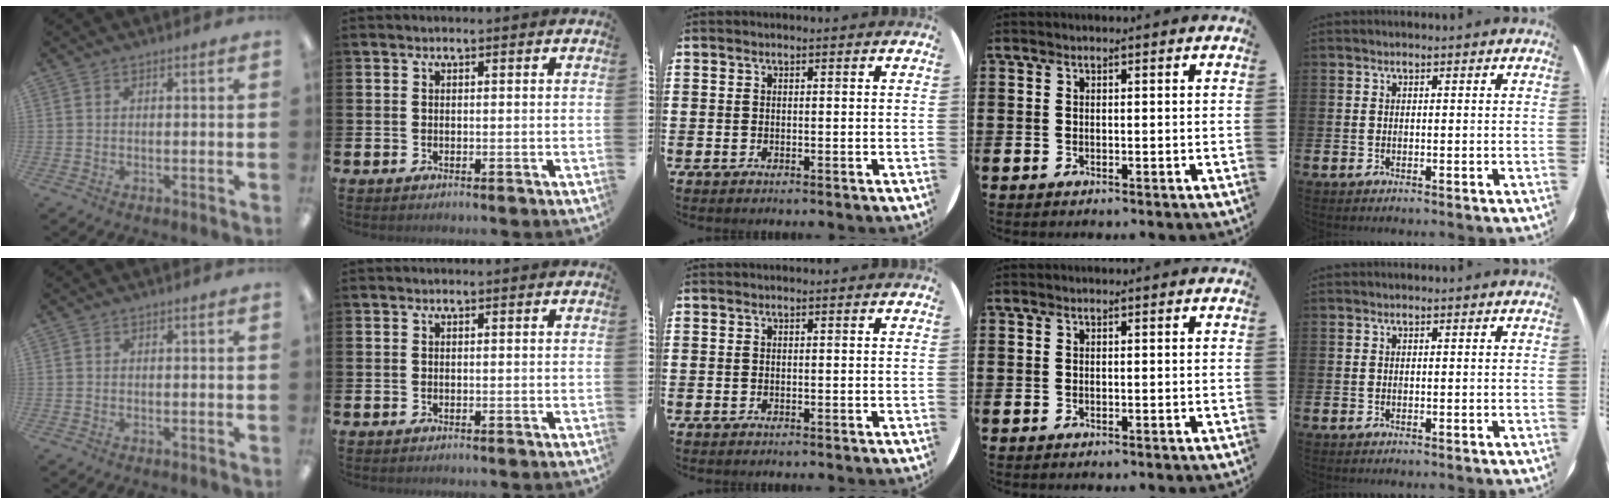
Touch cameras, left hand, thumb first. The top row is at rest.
{}